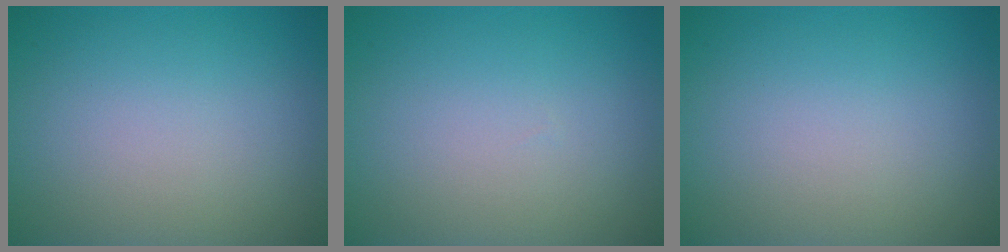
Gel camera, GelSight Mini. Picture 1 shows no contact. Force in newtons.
{"total": 0.0}
{"total": 0.0}